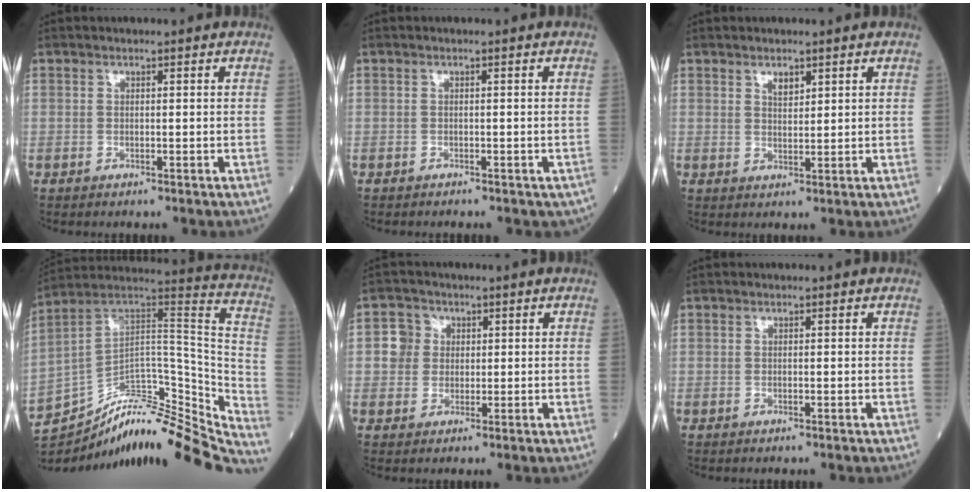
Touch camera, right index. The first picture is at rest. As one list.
[{"total": 2.8, "force": [-2.2, 1.2, 1.1], "torque": [-0.014, -0.003, -0.020]}, {"total": 2.0, "force": [1.3, 0.8, 1.2], "torque": [-0.023, 0.000, 0.026]}, {"total": 31.1, "force": [-27.3, 6.8, 13.2], "torque": [-0.156, 0.037, -0.387]}, {"total": 3.7, "force": [0.4, 3.6, 0.7], "torque": [-0.012, 0.016, 0.008]}, {"total": 0.0}]